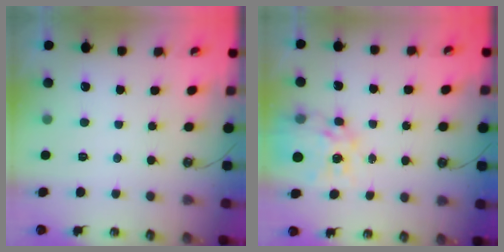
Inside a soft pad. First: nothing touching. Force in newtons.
{"total": 14.3, "press": 14.2, "slide": 1.4}